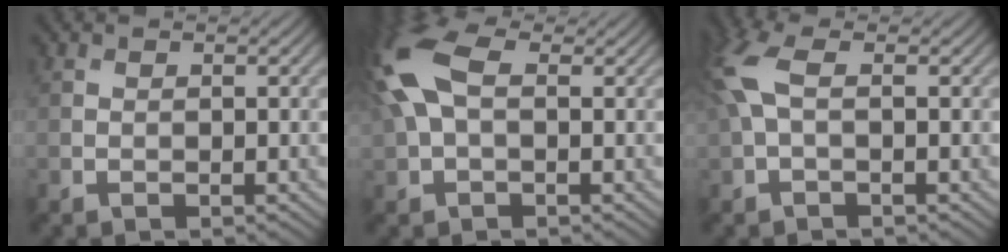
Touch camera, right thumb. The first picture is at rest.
{"total": 10.5, "force": [2.2, 5.8, 8.5], "torque": [-0.230, 0.022, 0.032]}
{"total": 5.5, "force": [0.9, 2.2, 4.9], "torque": [-0.135, 0.014, 0.009]}